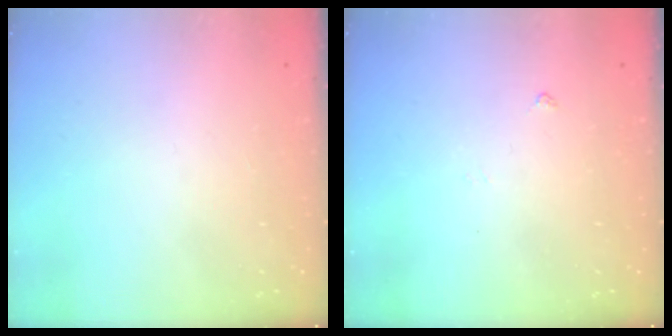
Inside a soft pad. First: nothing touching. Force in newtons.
{"total": 3.4, "press": 3.3, "slide": 0.5}